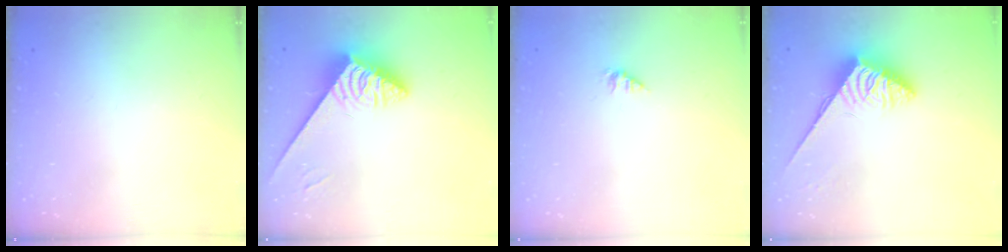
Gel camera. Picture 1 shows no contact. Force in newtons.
{"total": 3.7, "press": 3.7, "slide": 0.6}
{"total": 1.2, "press": 1.2, "slide": 0.2}
{"total": 4.2, "press": 4.2, "slide": 0.4}